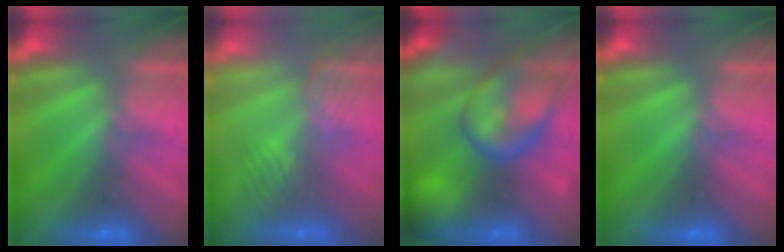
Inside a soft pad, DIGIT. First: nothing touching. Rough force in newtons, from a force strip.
{"total": 2.8}
{"total": 8.5}
{"total": 0.0}